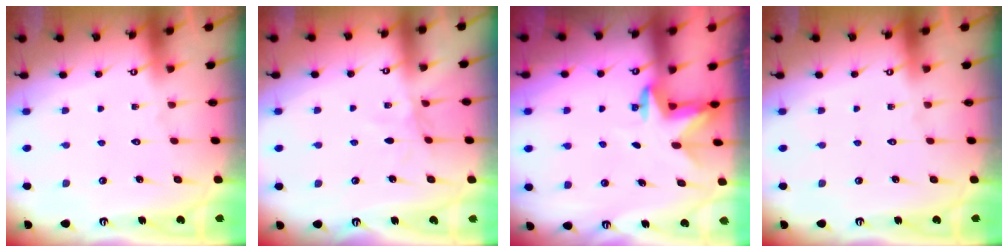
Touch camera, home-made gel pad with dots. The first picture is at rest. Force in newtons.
{"total": 2.7, "press": 2.7, "slide": 0.4}
{"total": 3.0, "press": 2.9, "slide": 0.7}
{"total": 0.0}